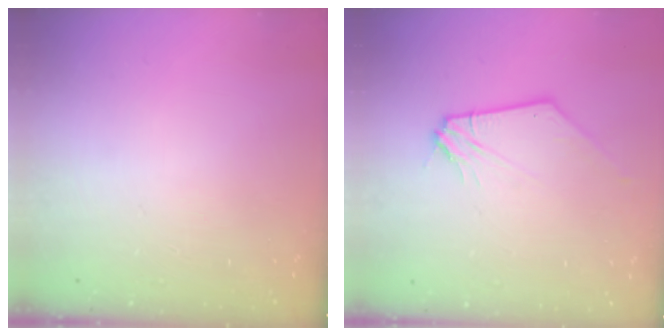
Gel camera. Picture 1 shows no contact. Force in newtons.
{"total": 1.9, "press": 1.9, "slide": 0.3}